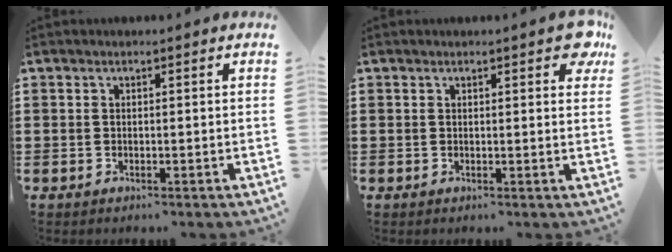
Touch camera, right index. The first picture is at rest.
{"total": 2.4, "force": [1.4, 0.9, 1.7], "torque": [-0.013, -0.002, 0.019]}